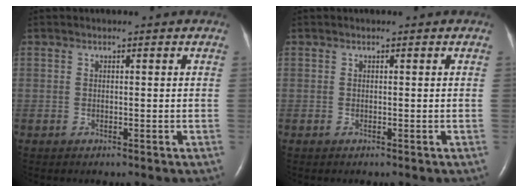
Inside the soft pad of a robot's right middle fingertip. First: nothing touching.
{"total": 0.0}